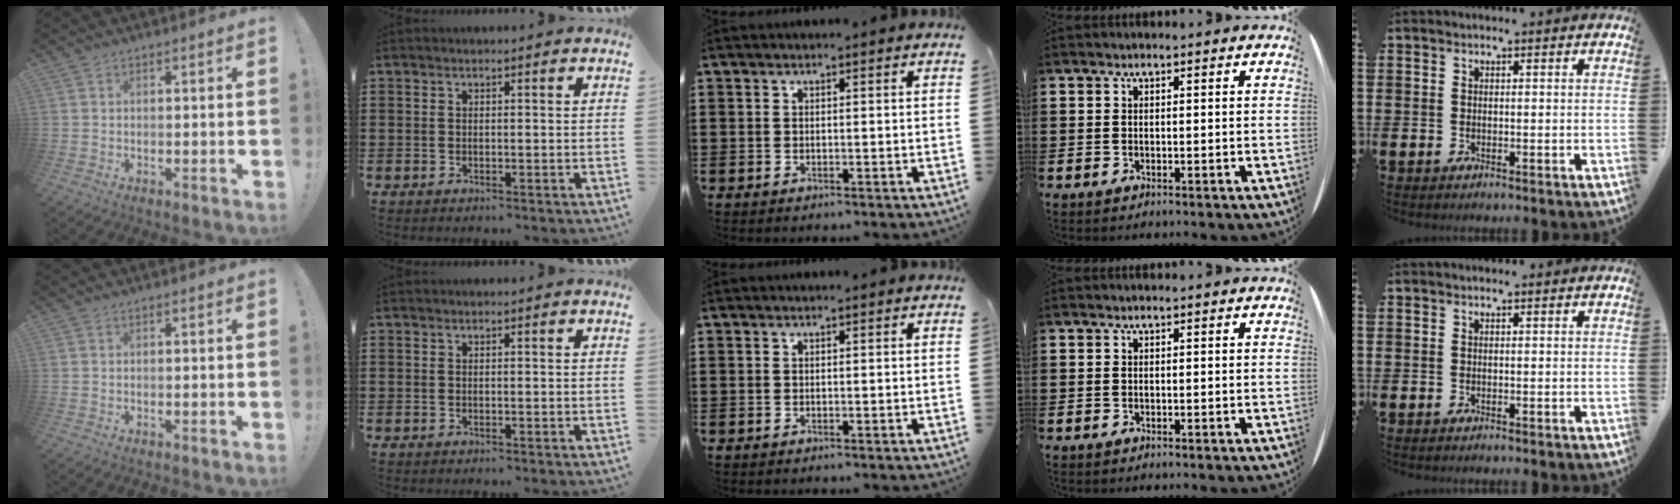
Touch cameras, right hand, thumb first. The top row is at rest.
{}